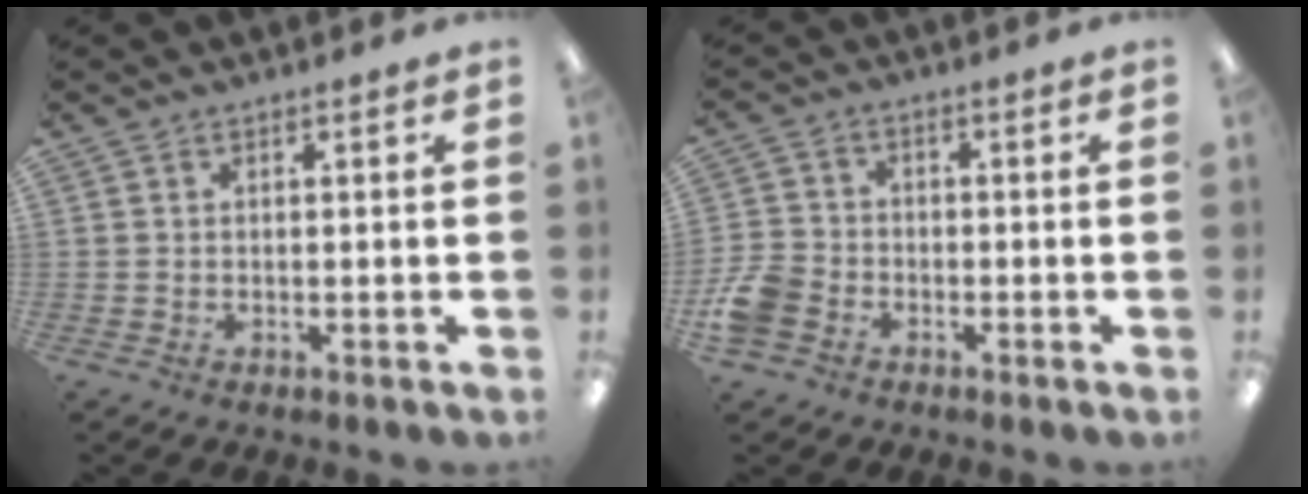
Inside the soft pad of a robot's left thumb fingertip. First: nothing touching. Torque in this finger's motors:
{"motor_torque": [-0.72, 0.84, 0.16, -0.19, 0.02]}